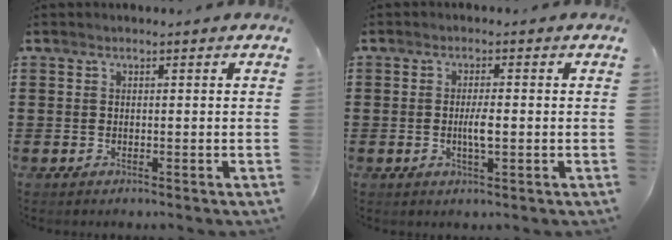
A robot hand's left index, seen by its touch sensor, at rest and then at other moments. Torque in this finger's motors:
{"motor_torque": [0.53, 0.07, 0.10, 0.07]}